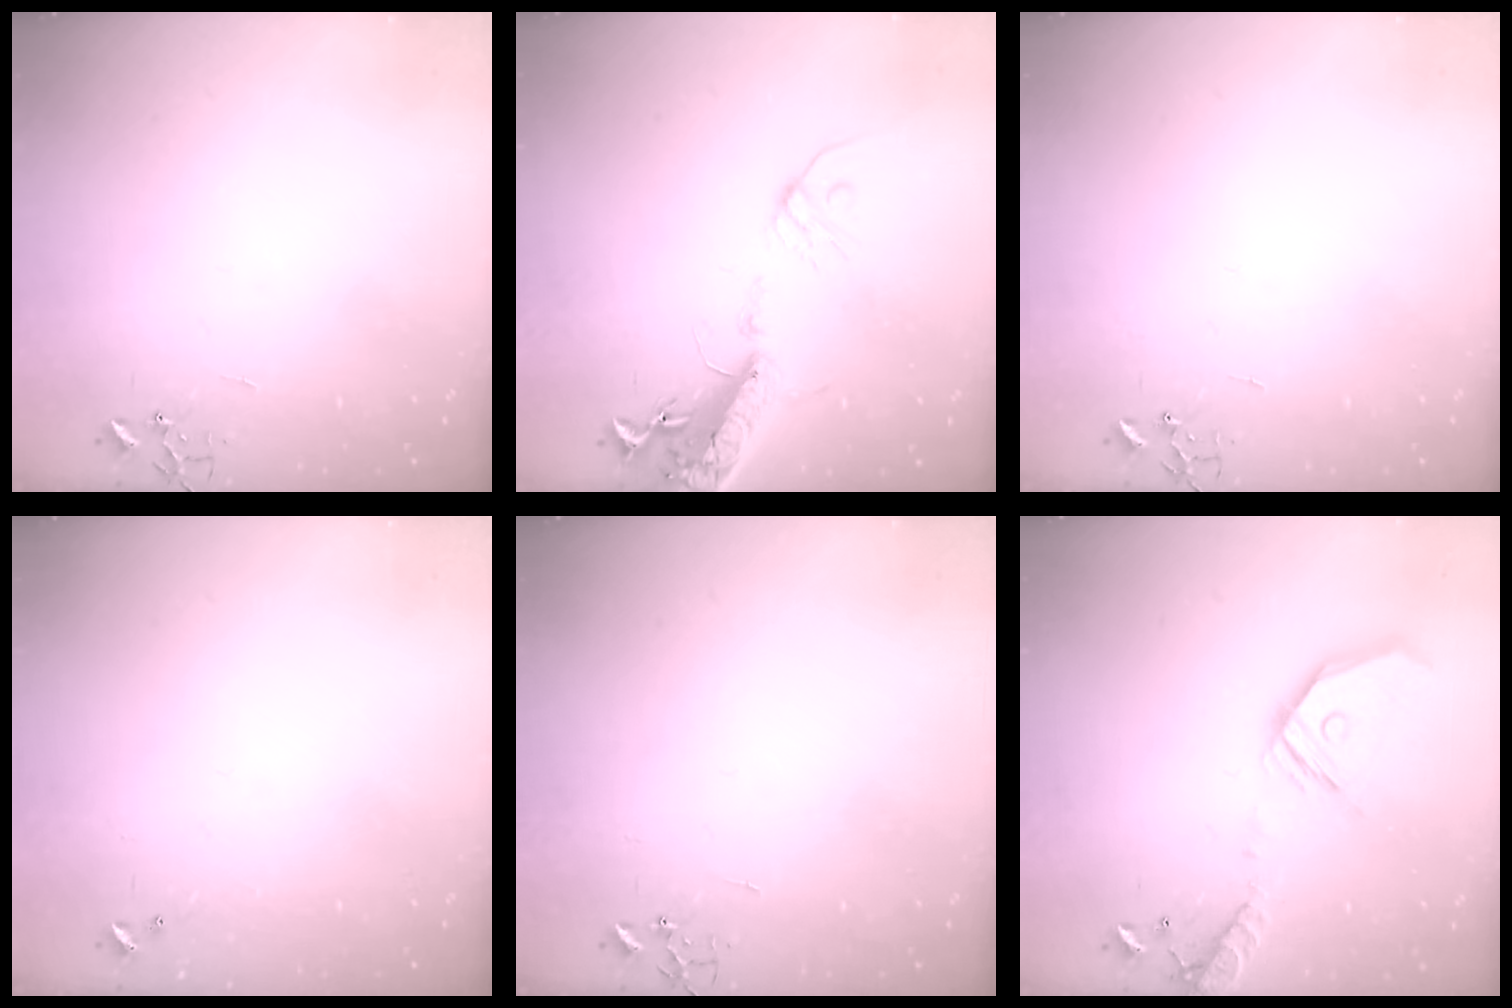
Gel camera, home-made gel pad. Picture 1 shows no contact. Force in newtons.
{"total": 17.4, "press": 16.9, "slide": 4.1}
{"total": 0.0}
{"total": 0.0}
{"total": 0.0}
{"total": 18.8, "press": 18.6, "slide": 3.0}